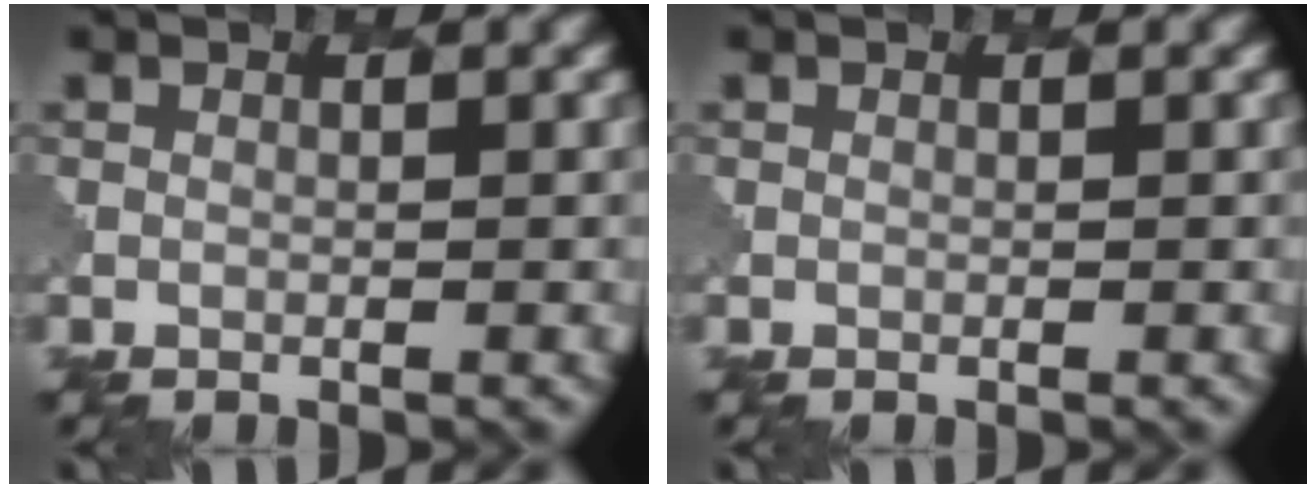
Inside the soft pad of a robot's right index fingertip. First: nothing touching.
{"total": 0.0}